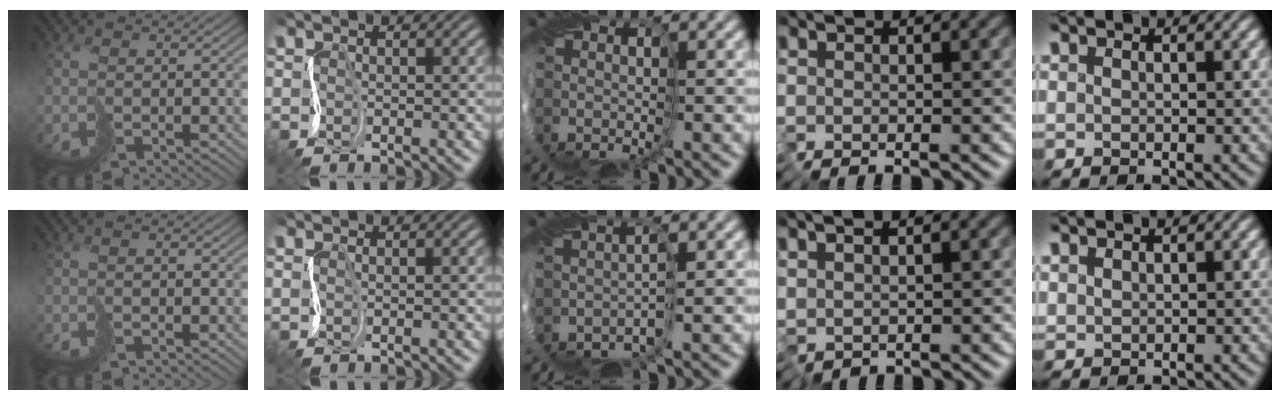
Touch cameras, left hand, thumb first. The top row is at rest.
{"thumb": {"total": 0.9, "force": [-0.4, 0.3, 0.7], "torque": [-0.014, 0.001, -0.009]}, "index": {"total": 0.9, "force": [0.9, 0.2, -0.1], "torque": [0.000, 0.004, 0.012]}, "middle": {"total": 0.8, "force": [-0.8, 0.0, 0.0], "torque": [-0.015, 0.001, -0.012]}, "ring": {"total": 1.4, "force": [1.1, 0.3, 0.9], "torque": [-0.028, 0.001, 0.024]}, "little": {"total": 0.8, "force": [0.8, 0.3, 0.0], "torque": [-0.005, 0.000, 0.021]}}